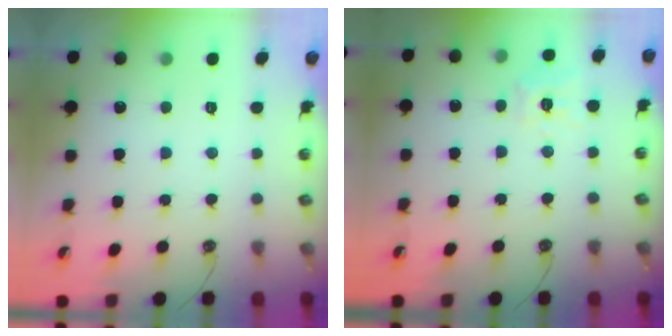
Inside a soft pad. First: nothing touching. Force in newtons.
{"total": 10.0, "press": 9.9, "slide": 1.1}